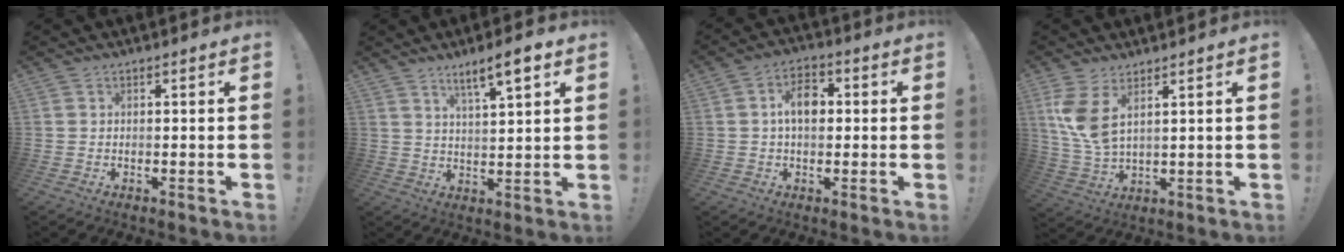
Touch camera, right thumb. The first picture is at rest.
{"total": 8.2, "force": [5.4, 1.2, 6.1], "torque": [-0.090, -0.031, 0.087]}
{"total": 8.3, "force": [1.1, 5.4, 6.2], "torque": [-0.088, 0.009, 0.017]}
{"total": 8.4, "force": [4.2, 3.1, 6.6], "torque": [-0.137, -0.028, 0.081]}